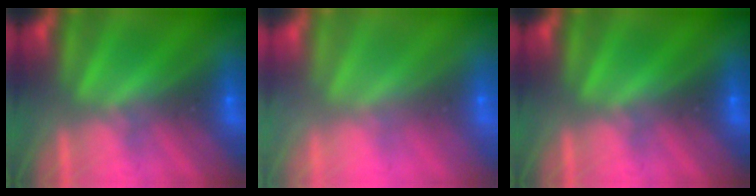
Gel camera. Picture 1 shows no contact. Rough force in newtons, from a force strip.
{"total": 7.6}
{"total": 0.0}